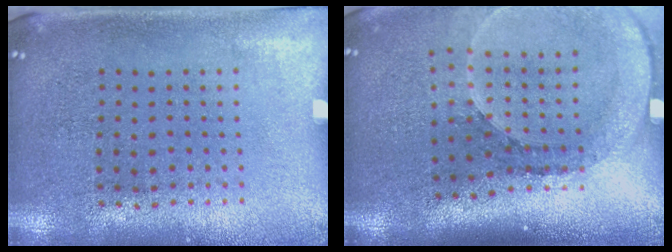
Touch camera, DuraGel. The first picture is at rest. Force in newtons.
{"total": 2.6, "press": 1.8, "slide": 1.9}